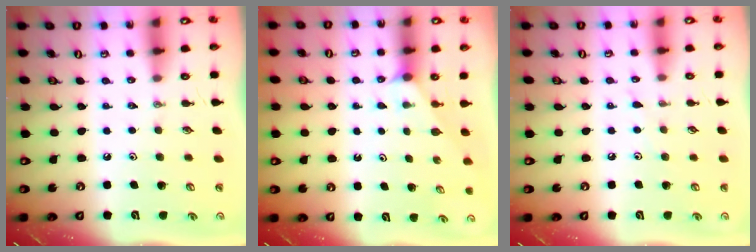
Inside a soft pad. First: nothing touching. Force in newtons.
{"total": 2.0, "press": 2.0, "slide": 0.2}
{"total": 3.4, "press": 3.4, "slide": 0.5}